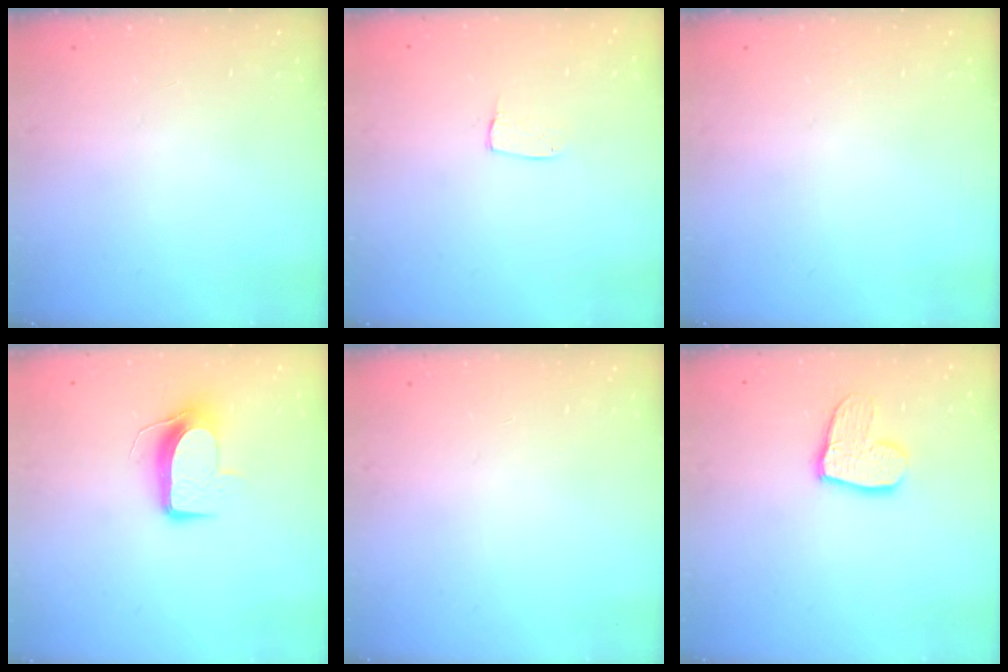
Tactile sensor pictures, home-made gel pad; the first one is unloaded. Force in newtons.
{"total": 4.1, "press": 4.0, "slide": 0.2}
{"total": 0.0}
{"total": 9.8, "press": 9.8, "slide": 0.3}
{"total": 0.0}
{"total": 11.4, "press": 11.4, "slide": 1.0}